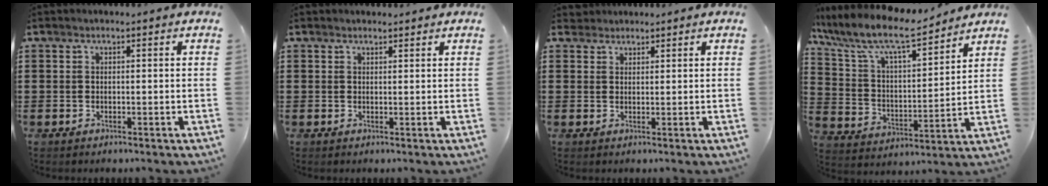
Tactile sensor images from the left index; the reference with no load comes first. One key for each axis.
{"total": 0.8, "fx": 0.8, "fy": 0.3, "fz": 0.1, "tx": -0.003, "ty": 0.001, "tz": 0.016}
{"total": 1.7, "fx": 1.5, "fy": 0.7, "fz": 0.0, "tx": -0.004, "ty": 0.005, "tz": 0.031}
{"total": 9.4, "fx": 7.7, "fy": 1.8, "fz": 5.0, "tx": -0.129, "ty": -0.044, "tz": 0.129}